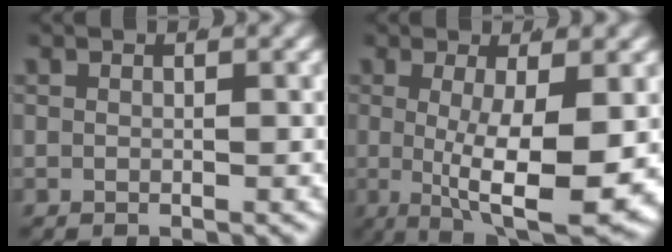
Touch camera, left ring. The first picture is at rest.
{"total": 10.3, "force": [-1.0, 2.9, 9.8], "torque": [-0.146, -0.028, 0.002]}